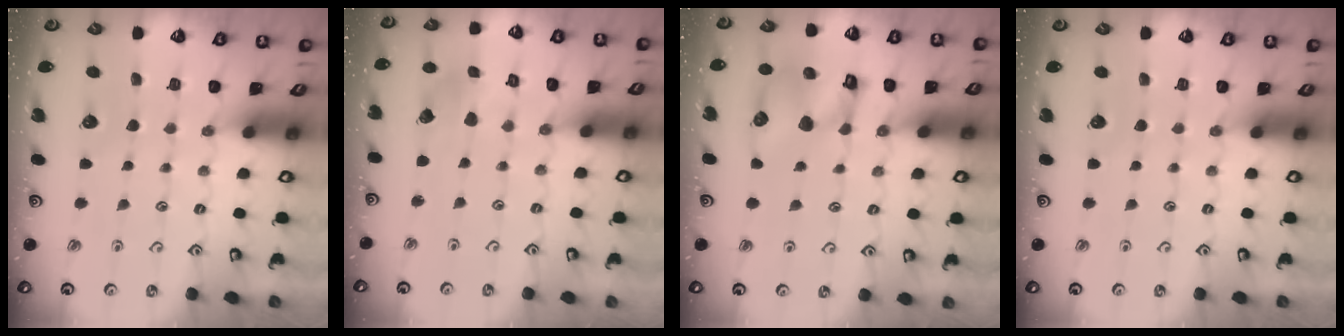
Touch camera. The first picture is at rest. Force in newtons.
{"total": 2.6, "press": 2.6, "slide": 0.1}
{"total": 11.2, "press": 11.1, "slide": 1.5}
{"total": 0.0}